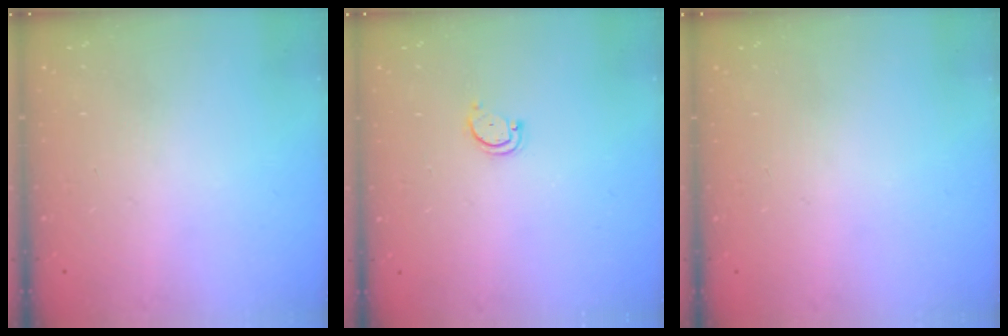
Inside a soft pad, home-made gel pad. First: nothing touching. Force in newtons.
{"total": 2.8, "press": 2.8, "slide": 0.3}
{"total": 0.0}